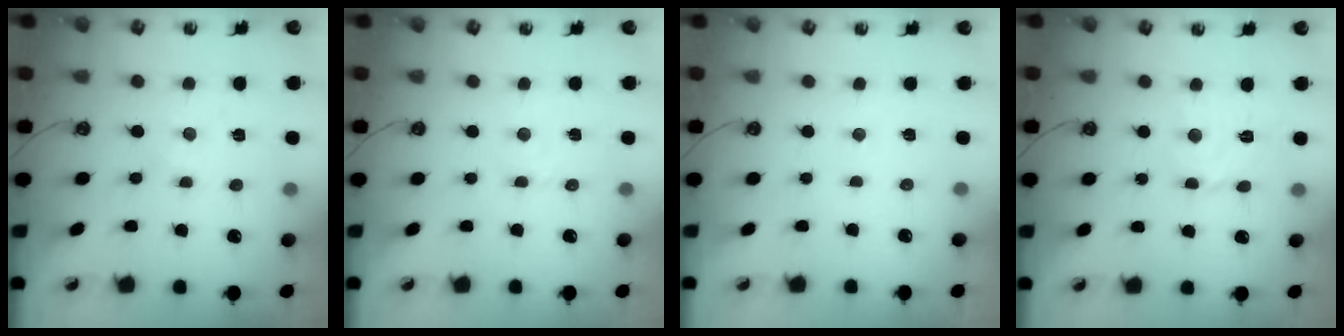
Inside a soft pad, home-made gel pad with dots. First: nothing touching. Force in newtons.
{"total": 2.8, "press": 2.7, "slide": 0.4}
{"total": 2.3, "press": 2.3, "slide": 0.3}
{"total": 7.5, "press": 7.5, "slide": 0.8}